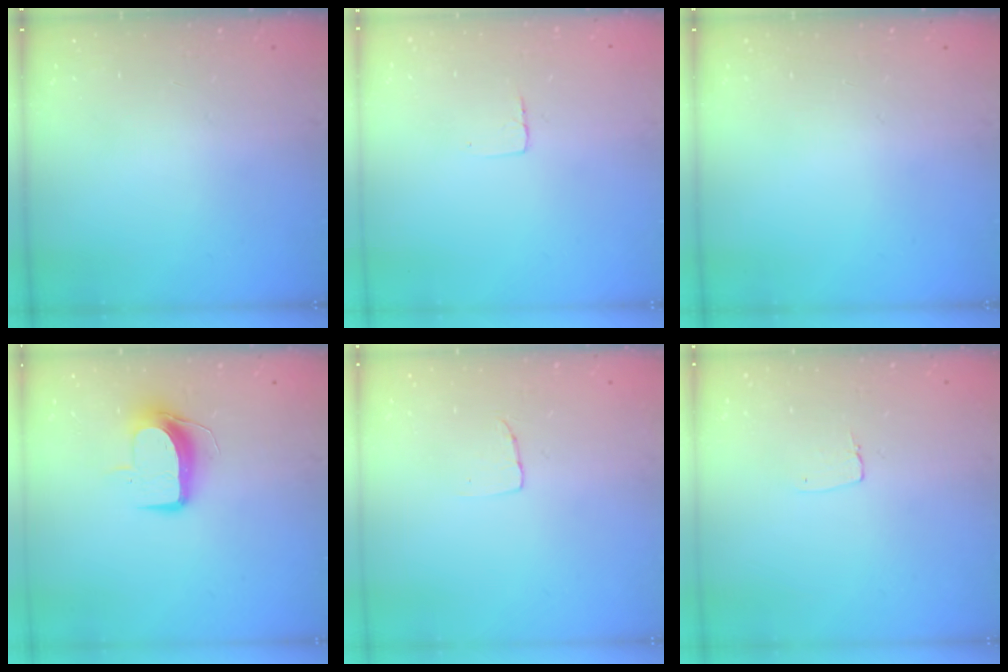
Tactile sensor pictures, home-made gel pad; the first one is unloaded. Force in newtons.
{"total": 2.9, "press": 2.9, "slide": 0.2}
{"total": 0.0}
{"total": 9.5, "press": 9.5, "slide": 0.8}
{"total": 2.9, "press": 2.9, "slide": 0.1}
{"total": 3.8, "press": 3.8, "slide": 0.2}